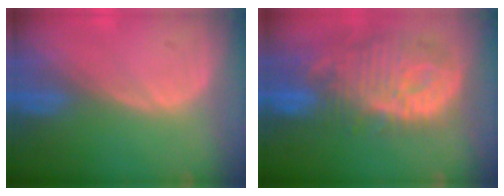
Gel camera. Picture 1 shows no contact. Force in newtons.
{"total": 13.0, "press": 11.3, "slide": 6.3}